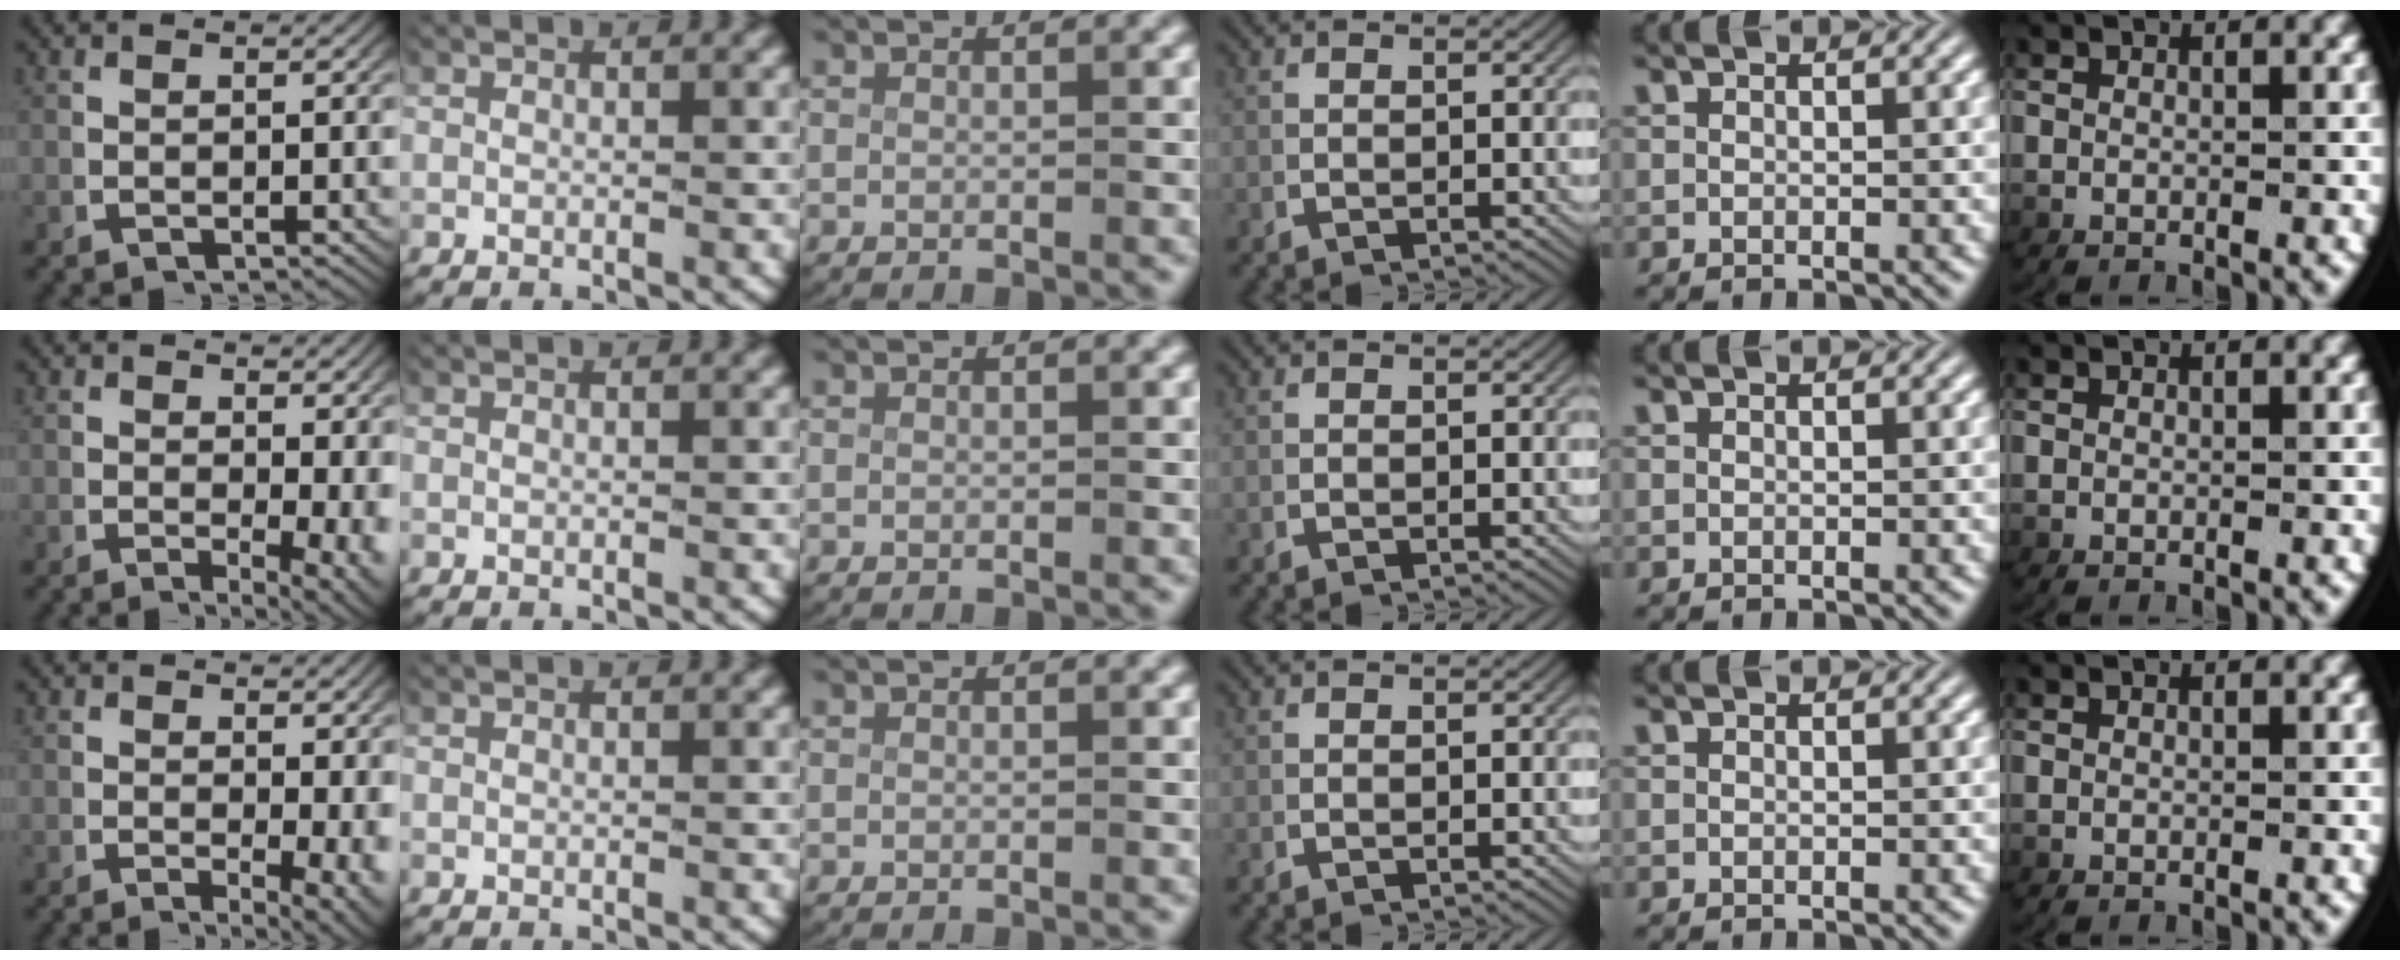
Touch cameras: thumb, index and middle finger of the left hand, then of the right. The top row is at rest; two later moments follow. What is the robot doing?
{"motion": "lift_and_place", "object": "map"}